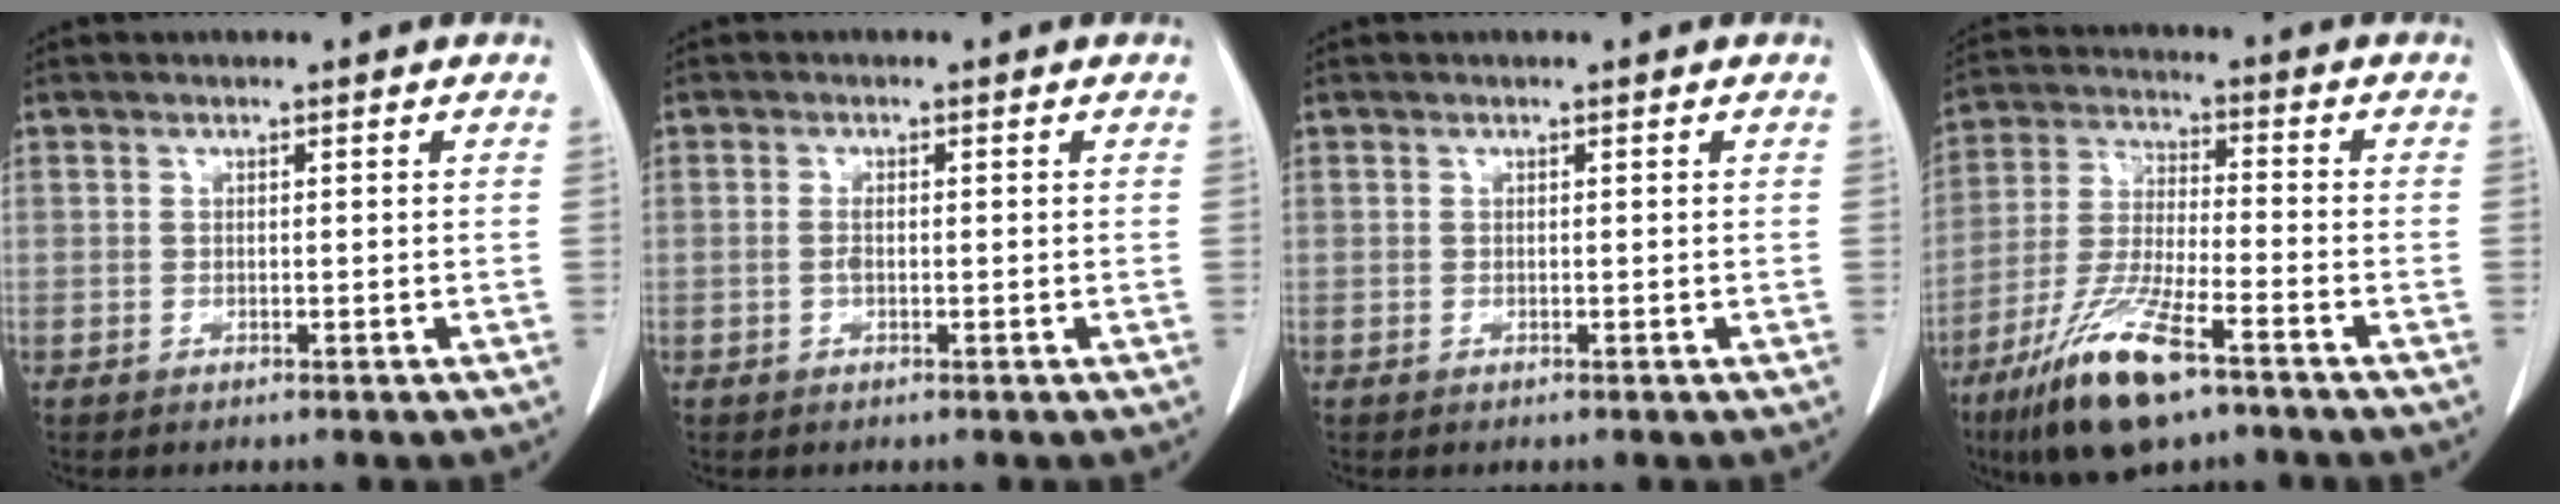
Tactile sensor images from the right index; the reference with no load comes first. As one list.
[{"total": 1.0, "force": [-0.2, 0.3, 1.0], "torque": [-0.021, 0.001, -0.004]}, {"total": 0.0}, {"total": 13.9, "force": [-8.7, 2.6, 10.6], "torque": [-0.215, -0.029, -0.156]}]